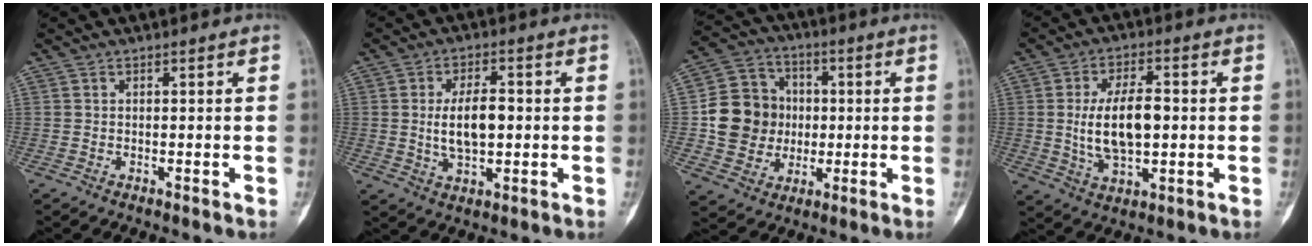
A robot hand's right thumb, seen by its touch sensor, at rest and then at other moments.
{"total": 8.2, "force": [0.1, 4.1, 7.1], "torque": [-0.120, 0.002, 0.004]}
{"total": 13.8, "force": [-0.2, 12.5, 5.8], "torque": [-0.074, 0.022, 0.002]}
{"total": 11.5, "force": [0.1, 5.8, 10.0], "torque": [-0.171, 0.005, 0.007]}